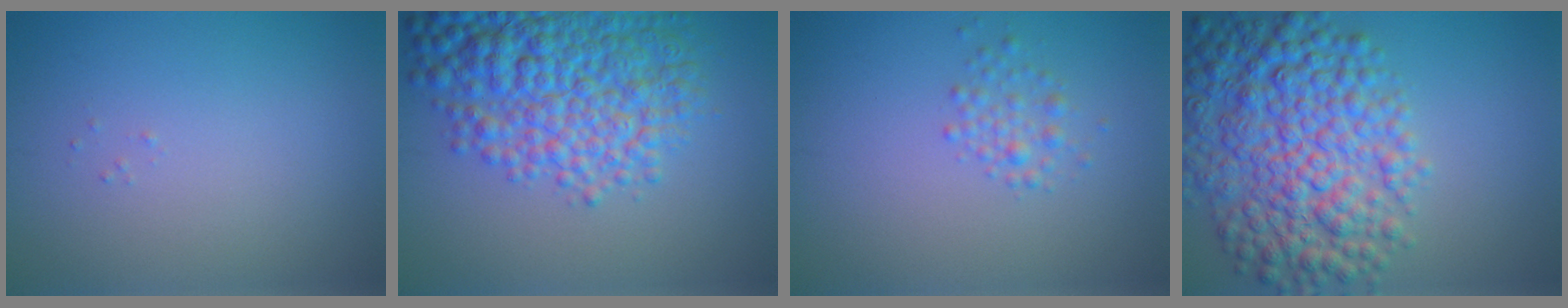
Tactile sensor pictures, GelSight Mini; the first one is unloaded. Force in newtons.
{"total": 9.3, "press": 9.3, "slide": 0.3}
{"total": 1.7, "press": 1.7, "slide": 0.0}
{"total": 9.5, "press": 9.5, "slide": 0.1}